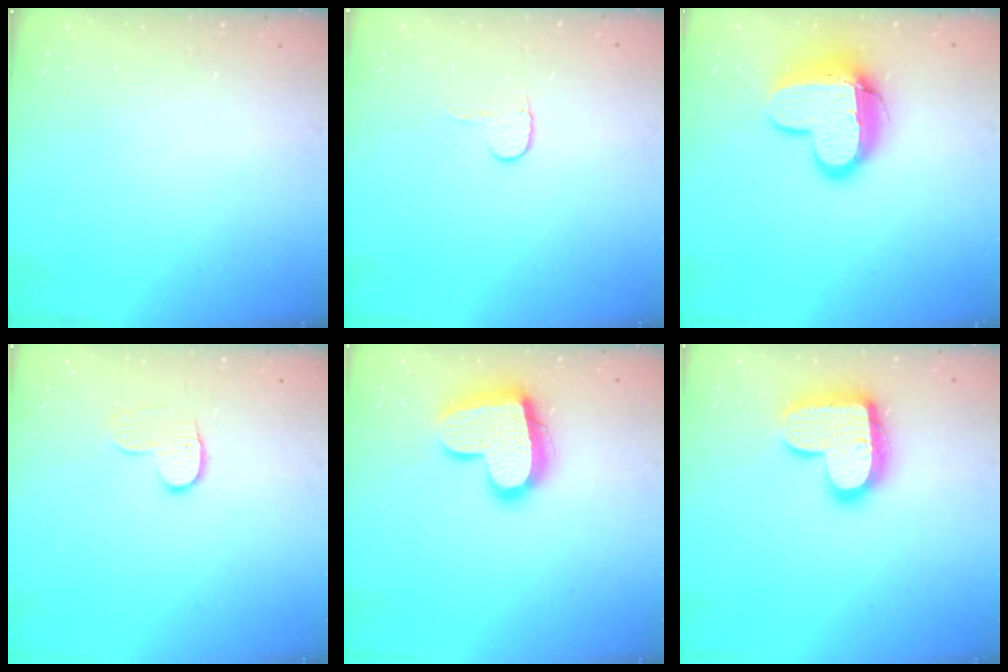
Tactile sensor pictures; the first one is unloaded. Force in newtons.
{"total": 5.5, "press": 5.4, "slide": 0.5}
{"total": 14.2, "press": 14.2, "slide": 1.1}
{"total": 8.2, "press": 8.2, "slide": 0.3}
{"total": 18.0, "press": 17.9, "slide": 1.6}
{"total": 17.8, "press": 17.7, "slide": 1.1}